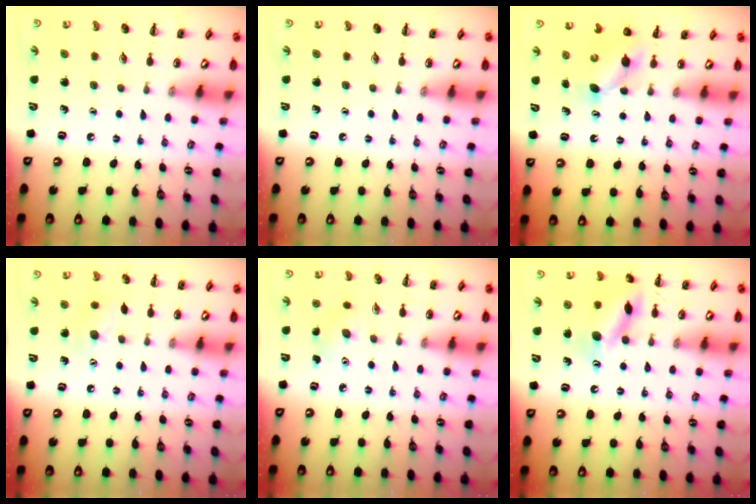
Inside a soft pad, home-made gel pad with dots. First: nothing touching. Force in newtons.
{"total": 0.0}
{"total": 4.3, "press": 4.2, "slide": 0.9}
{"total": 7.9, "press": 7.8, "slide": 1.4}
{"total": 4.3, "press": 4.2, "slide": 1.1}
{"total": 13.2, "press": 13.1, "slide": 1.1}